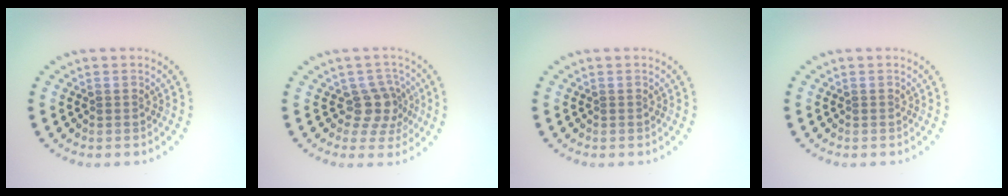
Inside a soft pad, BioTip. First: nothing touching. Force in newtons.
{"total": 3.0, "press": 2.2, "slide": 1.9}
{"total": 0.0}
{"total": 0.0}